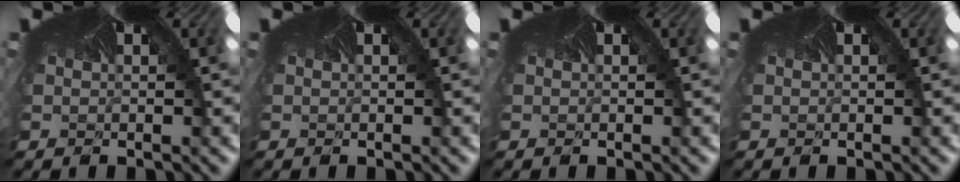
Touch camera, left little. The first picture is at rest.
{"total": 0.0}
{"total": 0.0}
{"total": 0.0}